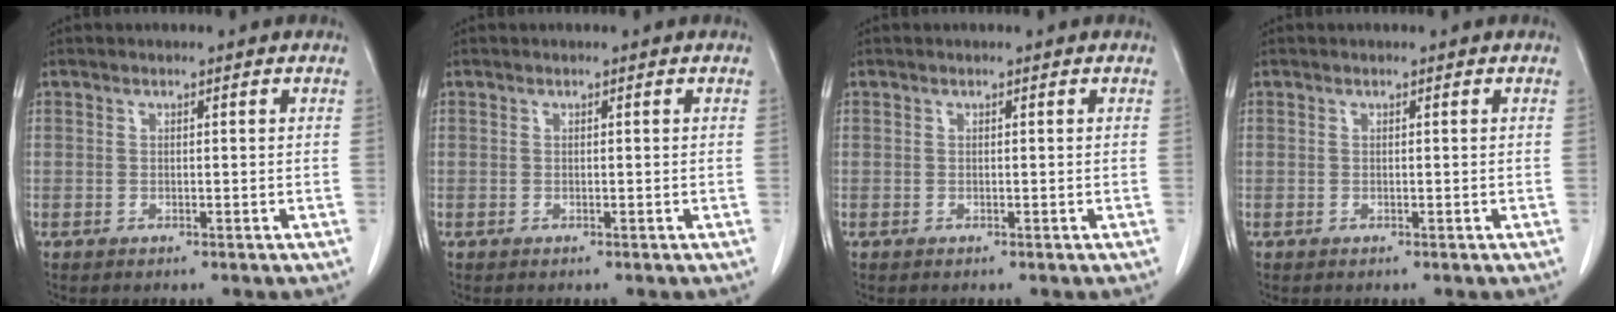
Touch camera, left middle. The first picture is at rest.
{"total": 0.0}
{"total": 0.0}
{"total": 0.0}